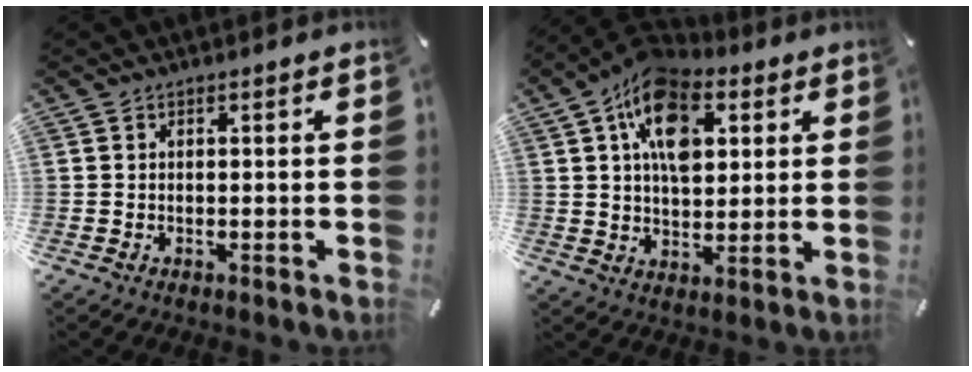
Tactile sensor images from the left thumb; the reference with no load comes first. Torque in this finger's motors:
{"motor_torque": [0.71, 0.58, 1.93, -0.86, 0.49]}